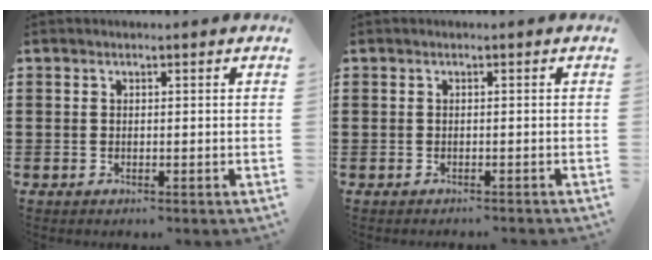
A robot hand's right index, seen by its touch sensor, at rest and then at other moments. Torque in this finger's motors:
{"motor_torque": [-1.20, 0.31, -1.06, -0.21]}